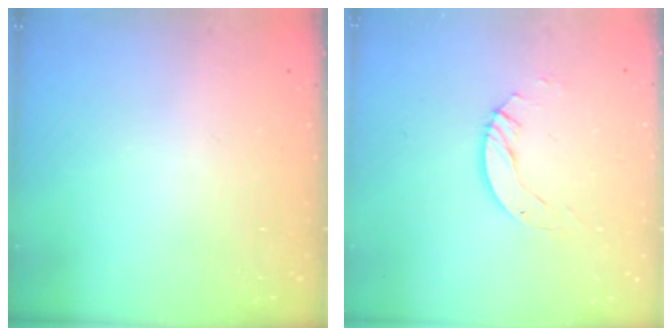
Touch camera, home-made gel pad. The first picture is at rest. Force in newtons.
{"total": 5.6, "press": 5.5, "slide": 0.5}